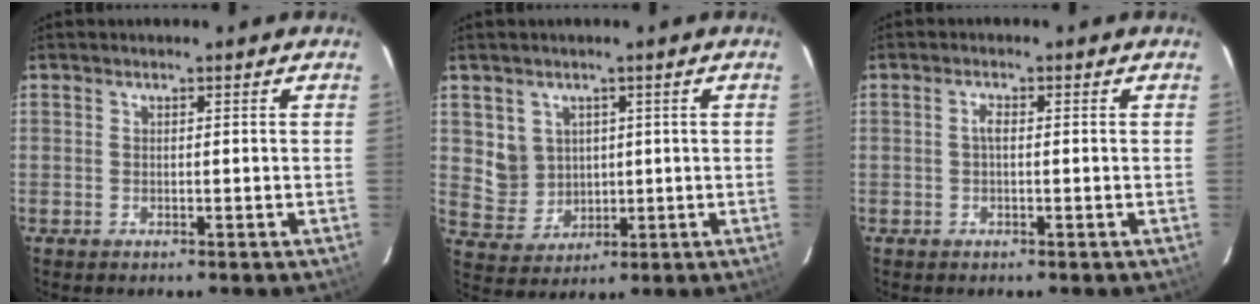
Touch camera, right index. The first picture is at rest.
{"total": 6.5, "force": [1.9, 6.1, 1.5], "torque": [-0.034, 0.005, 0.057]}
{"total": 1.3, "force": [-0.1, 0.5, 1.2], "torque": [-0.024, 0.006, -0.004]}